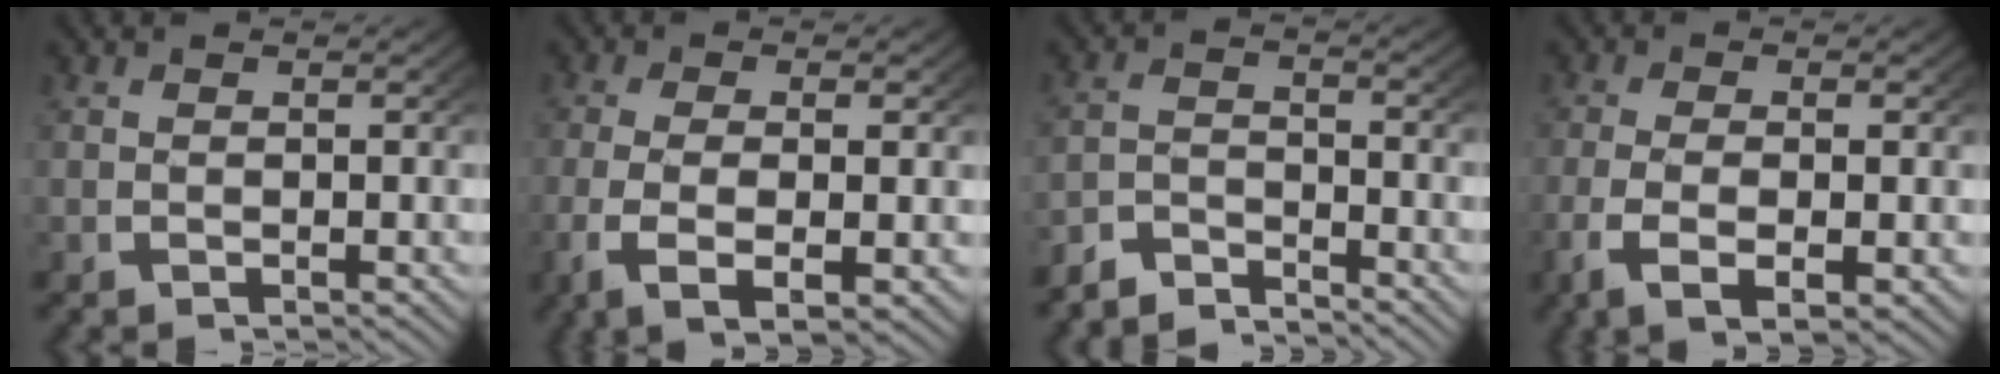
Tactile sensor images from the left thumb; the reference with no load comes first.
{"total": 6.0, "force": [-1.5, 2.6, 5.2], "torque": [-0.119, -0.019, -0.014]}
{"total": 3.8, "force": [-3.7, 0.8, 0.7], "torque": [-0.008, -0.006, -0.076]}
{"total": 4.9, "force": [-1.4, 2.1, 4.2], "torque": [-0.093, -0.013, -0.018]}